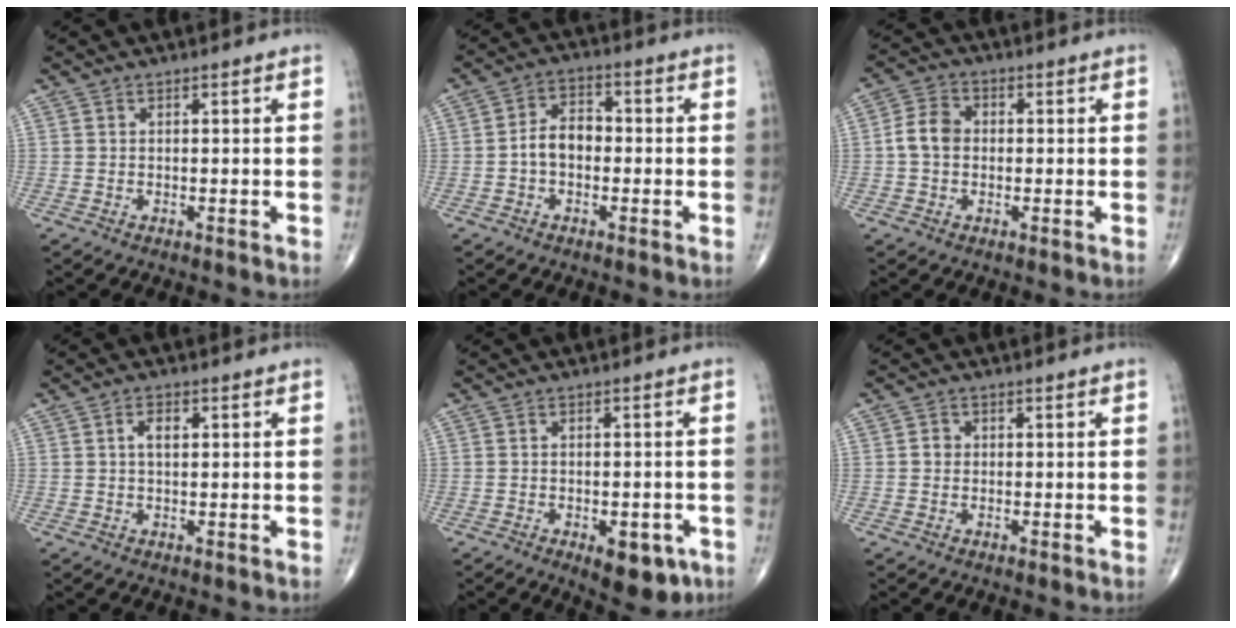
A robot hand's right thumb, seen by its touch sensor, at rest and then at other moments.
{"total": 6.0, "force": [-1.0, 4.1, 4.3], "torque": [-0.060, 0.025, -0.027]}
{"total": 5.5, "force": [-0.3, 4.3, 3.5], "torque": [-0.060, 0.017, -0.014]}
{"total": 2.9, "force": [0.7, 1.6, 2.3], "torque": [-0.038, 0.004, 0.011]}
{"total": 8.0, "force": [-3.7, 3.8, 5.9], "torque": [-0.057, 0.007, -0.042]}
{"total": 1.5, "force": [-0.1, 1.4, 0.6], "torque": [-0.003, 0.004, -0.004]}